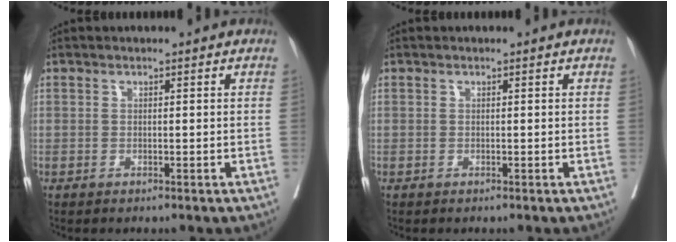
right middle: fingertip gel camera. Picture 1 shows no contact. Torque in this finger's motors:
{"motor_torque": [0.04, -0.02, 0.03, 0.00]}